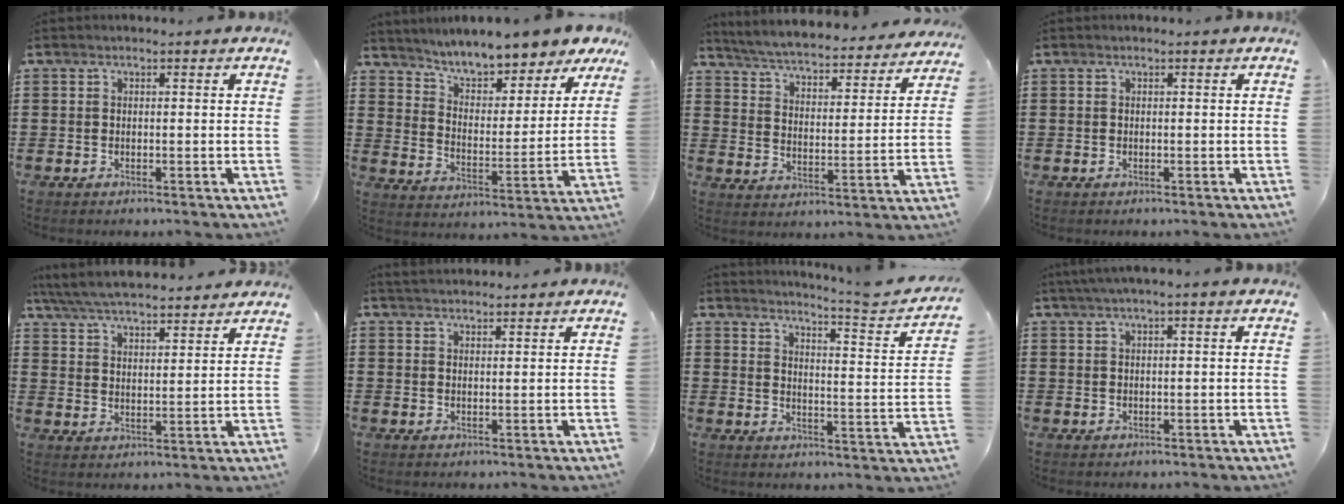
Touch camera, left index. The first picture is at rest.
{"total": 6.7, "force": [6.4, 0.5, 1.8], "torque": [-0.066, -0.044, 0.108]}
{"total": 4.7, "force": [4.6, -0.5, 0.8], "torque": [-0.040, -0.043, 0.074]}
{"total": 0.0}
{"total": 5.8, "force": [5.6, 0.3, 1.4], "torque": [-0.052, -0.028, 0.102]}
{"total": 1.7, "force": [1.7, 0.3, 0.0], "torque": [-0.005, 0.001, 0.036]}
{"total": 4.0, "force": [3.3, -1.2, 1.9], "torque": [-0.049, -0.041, 0.043]}
{"total": 1.4, "force": [0.7, -0.1, 1.2], "torque": [-0.022, -0.002, 0.013]}